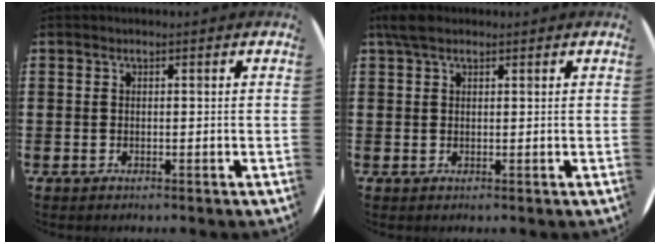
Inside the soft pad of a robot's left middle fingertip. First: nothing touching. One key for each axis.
{"total": 2.7, "fx": 1.9, "fy": 1.1, "fz": 1.5, "tx": -0.034, "ty": 0.008, "tz": 0.034}